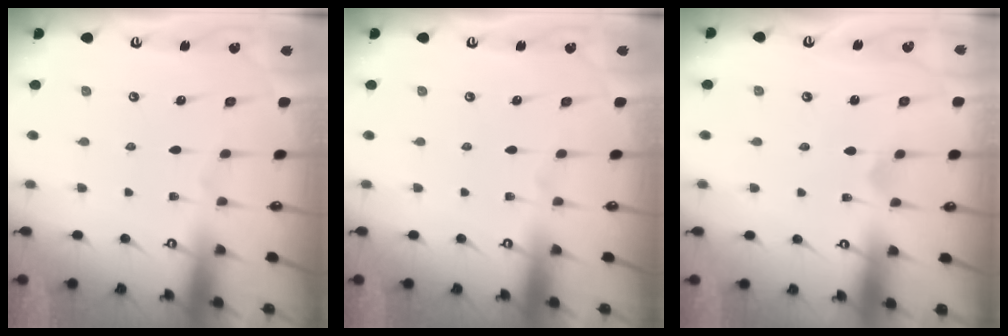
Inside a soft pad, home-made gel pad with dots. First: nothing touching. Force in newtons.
{"total": 0.0}
{"total": 1.7, "press": 1.6, "slide": 0.1}